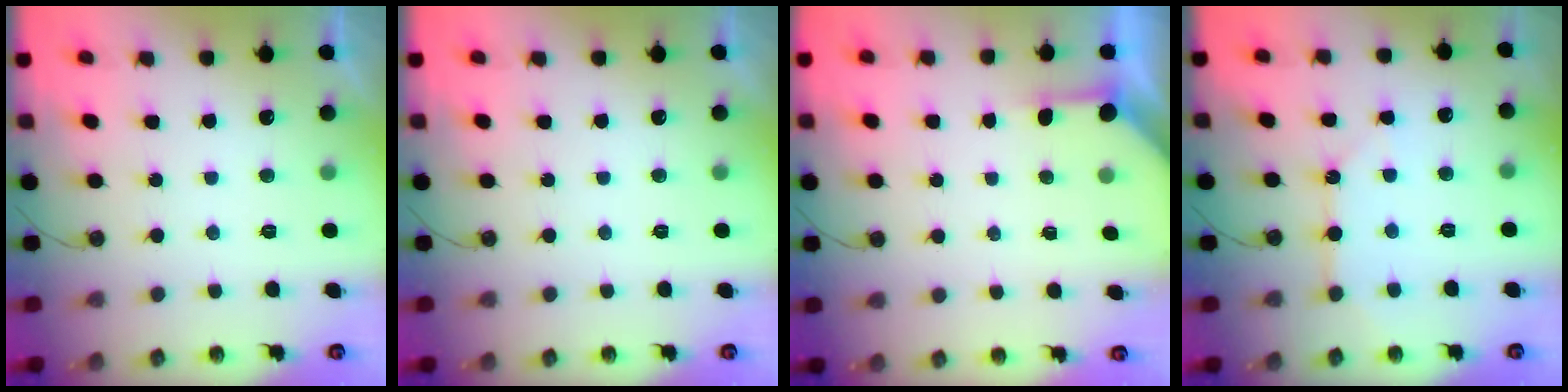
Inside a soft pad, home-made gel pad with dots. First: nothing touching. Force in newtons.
{"total": 0.0}
{"total": 2.4, "press": 2.4, "slide": 0.4}
{"total": 7.3, "press": 7.2, "slide": 0.6}